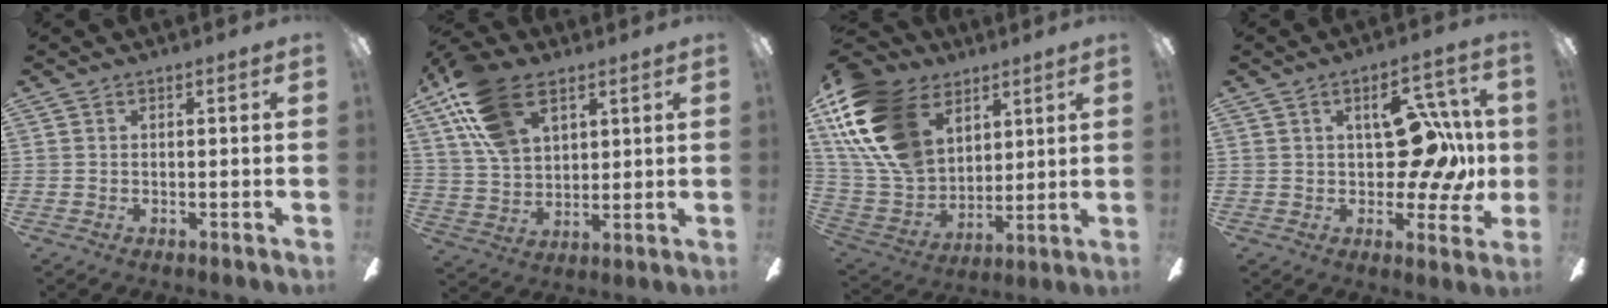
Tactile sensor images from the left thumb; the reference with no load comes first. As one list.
[{"total": 17.5, "force": [9.5, 10.4, 10.5], "torque": [-0.212, -0.020, 0.177]}, {"total": 22.2, "force": [9.9, 15.0, 12.9], "torque": [-0.303, -0.031, 0.187]}, {"total": 15.9, "force": [2.5, 9.2, 12.7], "torque": [-0.167, 0.007, 0.044]}]